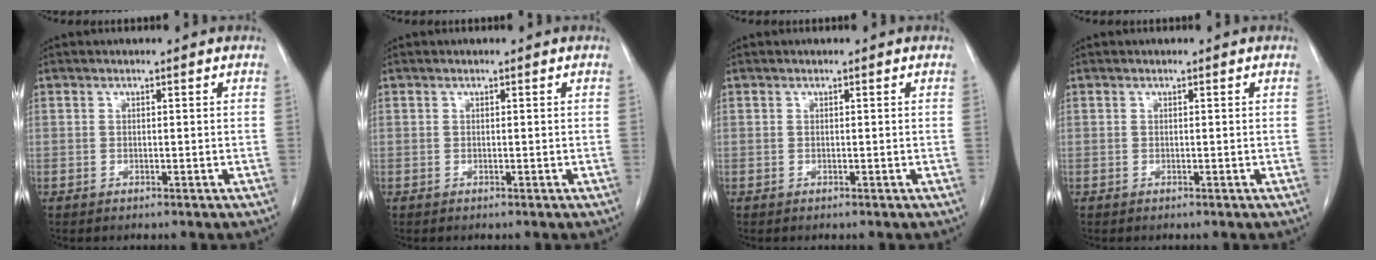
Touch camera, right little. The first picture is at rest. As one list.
[{"total": 0.0}, {"total": 0.0}, {"total": 0.0}]